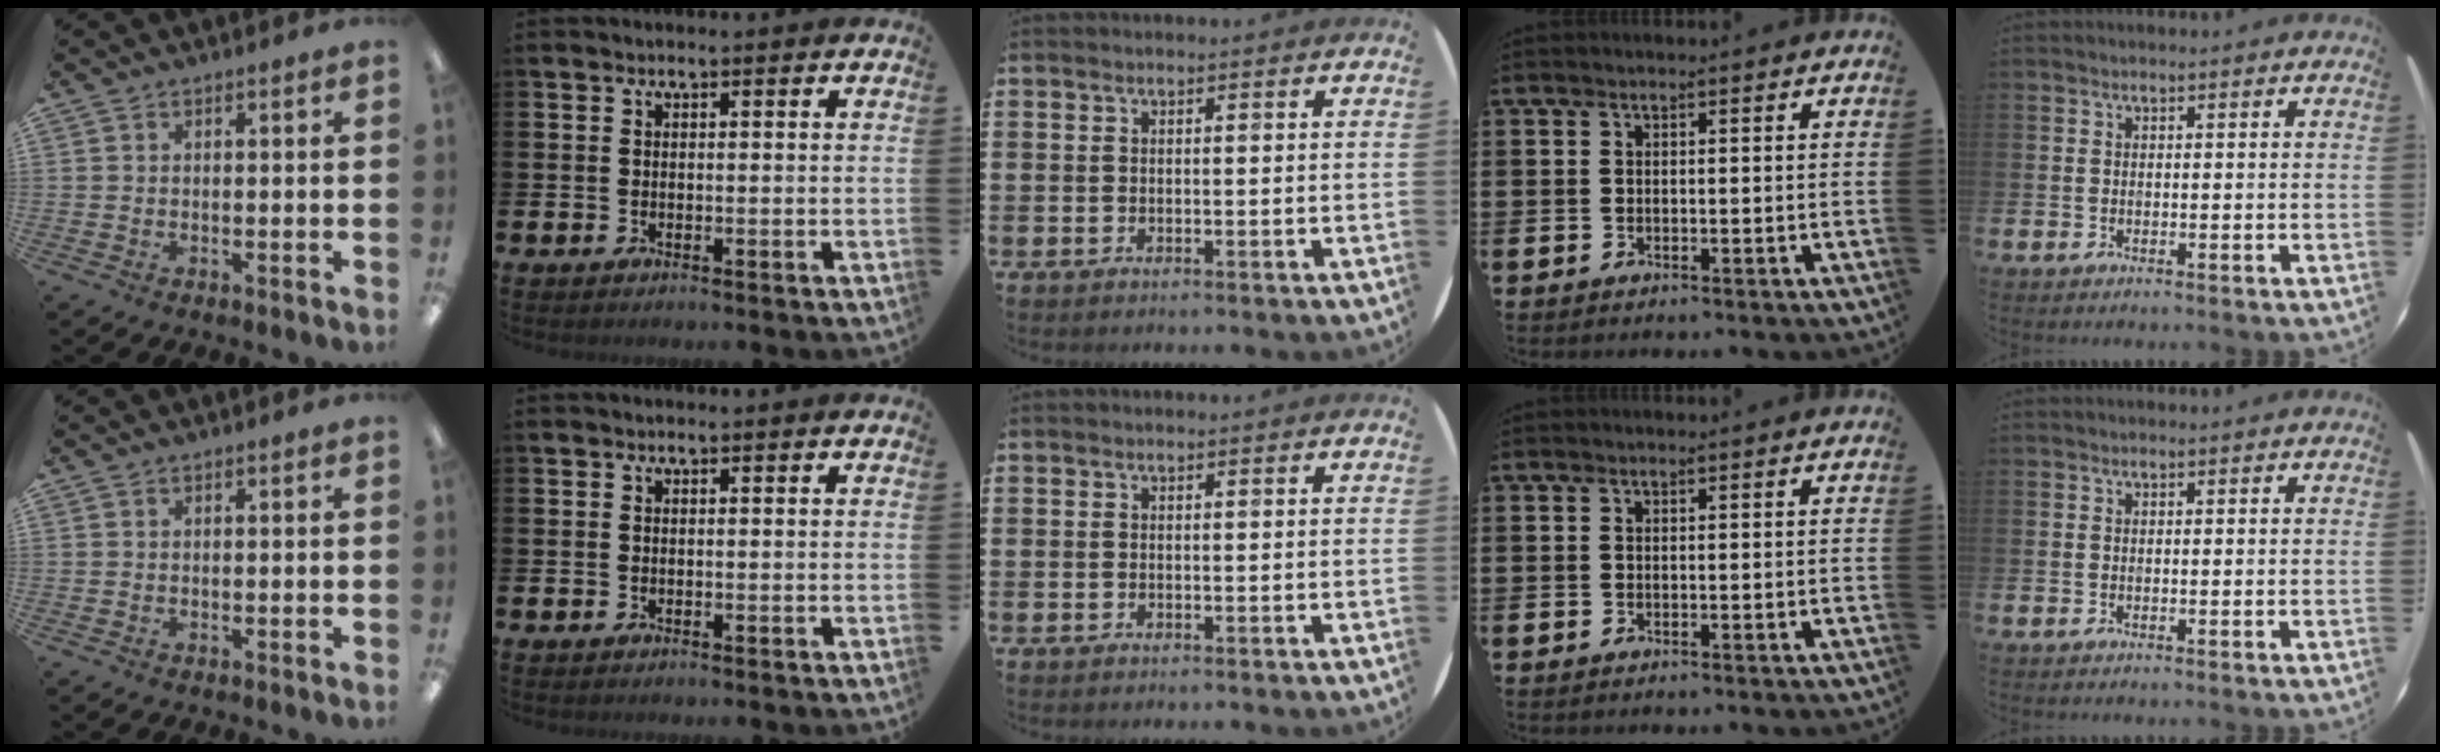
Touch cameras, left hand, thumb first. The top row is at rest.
{}